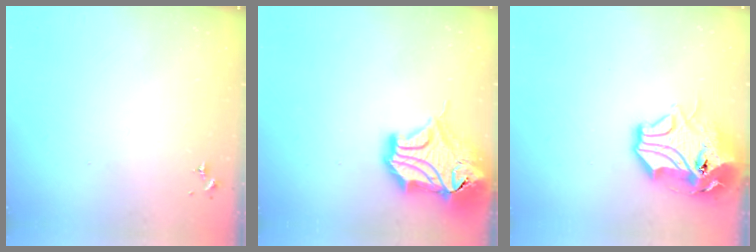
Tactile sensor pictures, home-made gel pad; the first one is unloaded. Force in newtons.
{"total": 20.0, "press": 19.8, "slide": 2.7}
{"total": 17.8, "press": 17.5, "slide": 2.8}